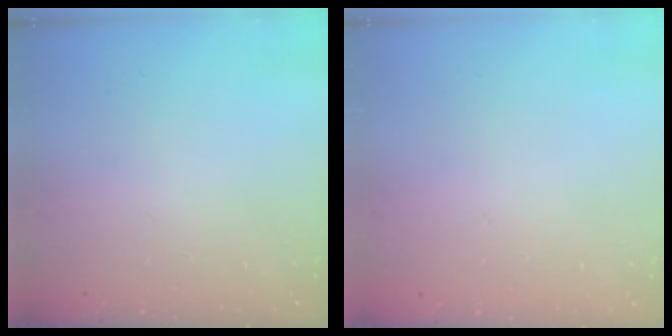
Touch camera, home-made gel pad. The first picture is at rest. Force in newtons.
{"total": 0.0}